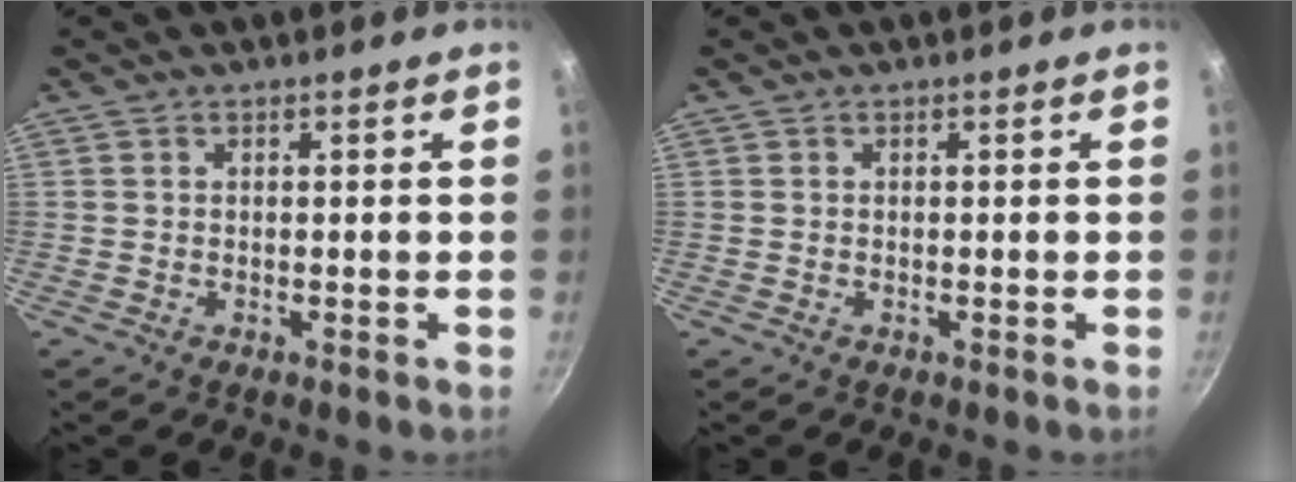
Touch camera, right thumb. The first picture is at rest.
{"total": 0.0}